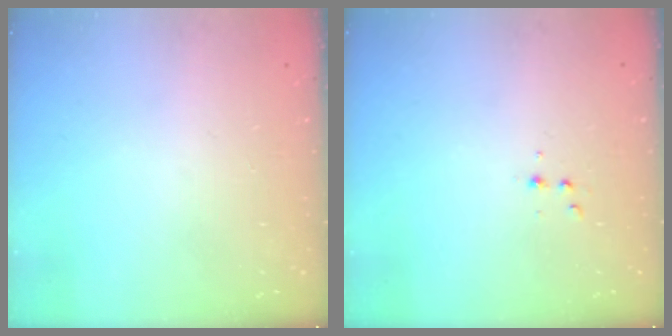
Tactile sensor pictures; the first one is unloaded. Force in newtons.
{"total": 2.9, "press": 2.7, "slide": 1.1}